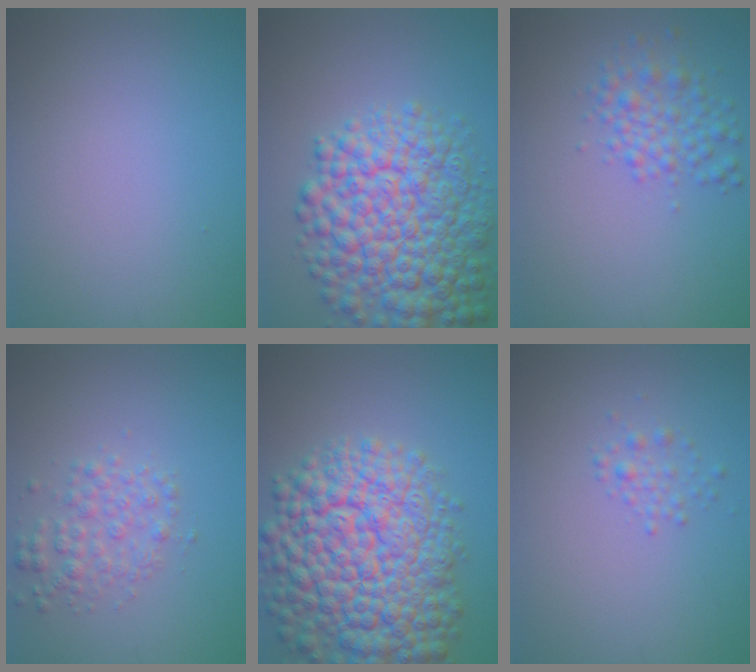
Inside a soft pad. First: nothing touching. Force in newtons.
{"total": 10.3, "press": 10.3, "slide": 0.2}
{"total": 2.9, "press": 2.9, "slide": 0.0}
{"total": 2.5, "press": 2.5, "slide": 0.0}
{"total": 12.8, "press": 12.8, "slide": 0.5}
{"total": 1.3, "press": 1.3, "slide": 0.0}